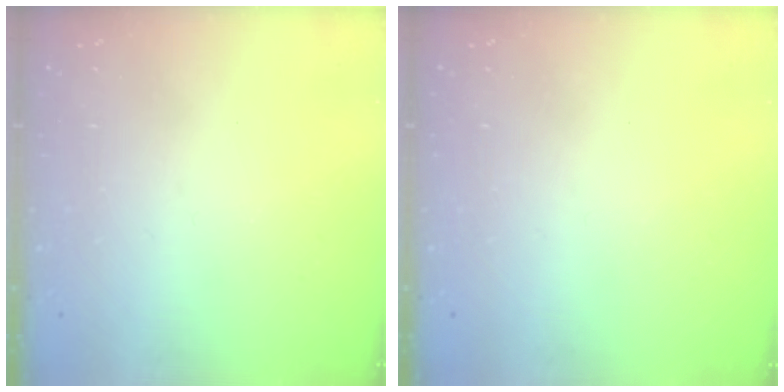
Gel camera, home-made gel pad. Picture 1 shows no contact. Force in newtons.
{"total": 0.0}